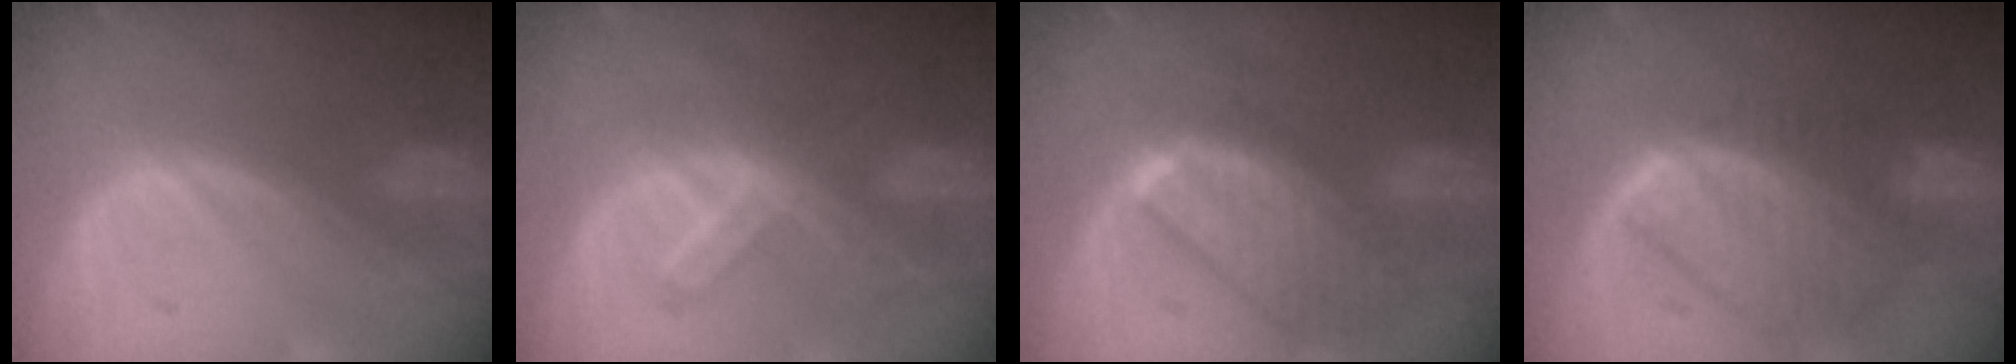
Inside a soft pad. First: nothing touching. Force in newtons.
{"total": 6.9, "press": 5.9, "slide": 3.5}
{"total": 9.7, "press": 8.5, "slide": 4.8}
{"total": 9.9, "press": 8.6, "slide": 4.9}